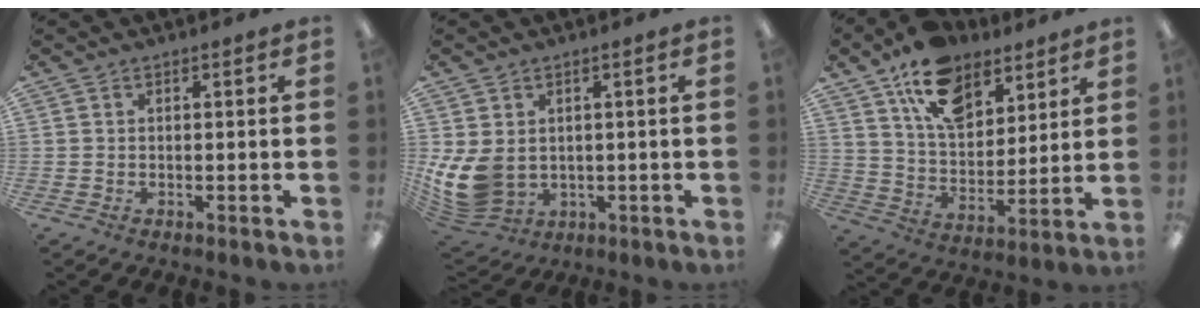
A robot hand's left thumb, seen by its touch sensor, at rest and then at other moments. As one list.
[{"total": 10.2, "force": [0.6, 7.8, 6.5], "torque": [-0.152, -0.010, 0.017]}, {"total": 15.9, "force": [10.5, 9.1, 7.6], "torque": [-0.125, -0.047, 0.192]}]